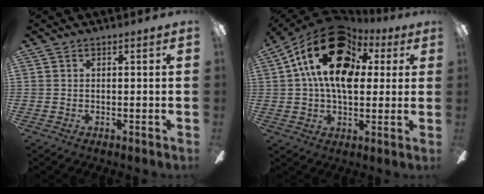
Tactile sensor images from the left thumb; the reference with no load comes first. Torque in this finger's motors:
{"motor_torque": [-0.04, 1.38, 2.02, -0.75, 0.18]}